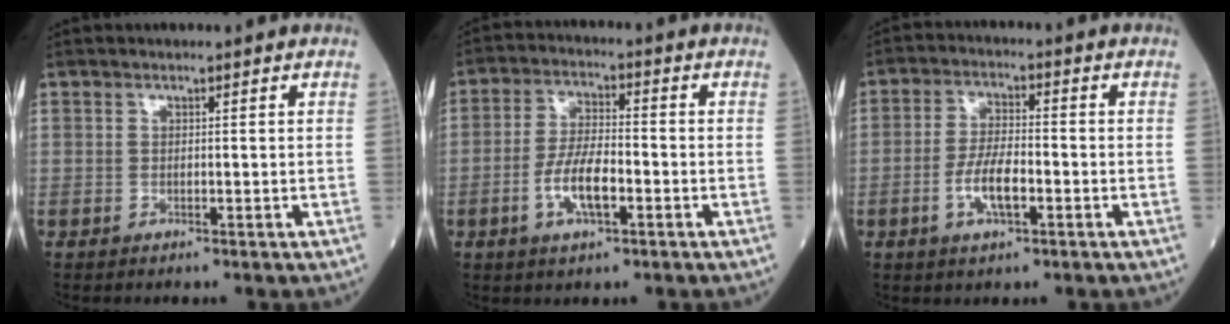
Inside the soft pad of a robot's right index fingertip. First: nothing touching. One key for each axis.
{"total": 7.2, "fx": -2.5, "fy": 2.3, "fz": 6.3, "tx": -0.126, "ty": 0.003, "tz": -0.048}
{"total": 6.2, "fx": -2.1, "fy": 1.9, "fz": 5.5, "tx": -0.107, "ty": 0.003, "tz": -0.040}